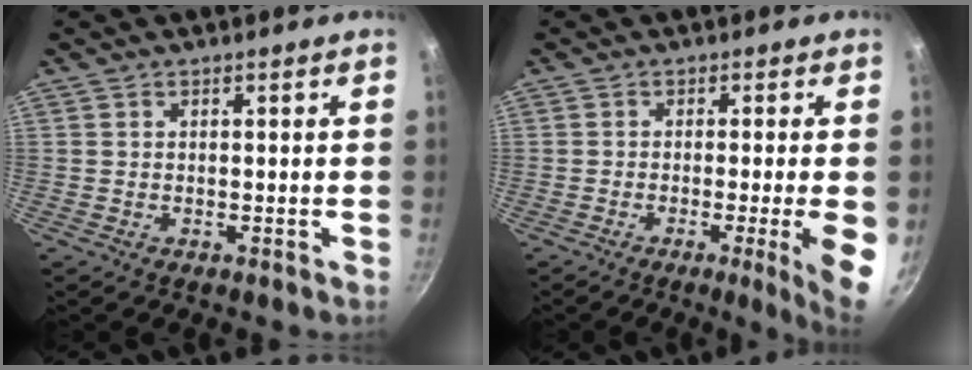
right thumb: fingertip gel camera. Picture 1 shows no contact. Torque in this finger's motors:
{"motor_torque": [-0.71, 2.80, 0.33, -0.11, 0.13]}